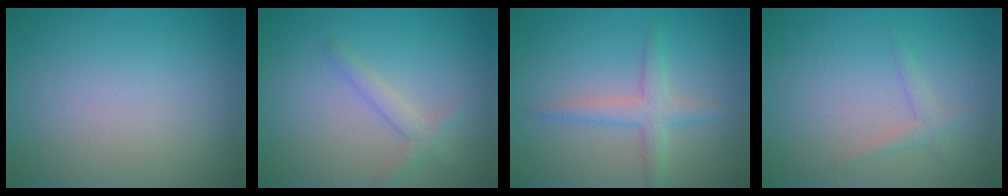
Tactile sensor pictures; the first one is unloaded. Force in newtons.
{"total": 1.7, "press": 1.7, "slide": 0.2}
{"total": 2.4, "press": 2.4, "slide": 0.1}
{"total": 1.2, "press": 1.1, "slide": 0.1}